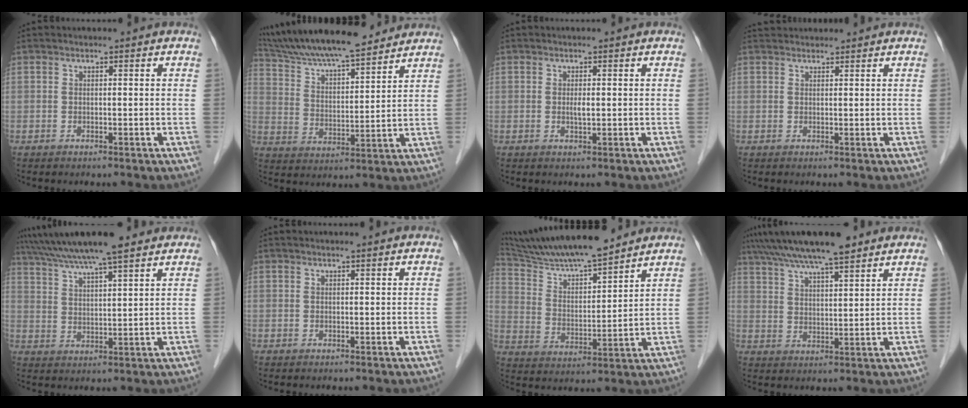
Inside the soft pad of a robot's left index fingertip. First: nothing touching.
{"total": 18.5, "force": [16.4, 2.7, 8.1], "torque": [-0.145, 0.025, 0.274]}
{"total": 1.1, "force": [0.1, 0.2, 1.1], "torque": [-0.024, -0.002, 0.002]}
{"total": 3.6, "force": [3.5, 0.7, 0.5], "torque": [-0.009, 0.036, 0.055]}
{"total": 13.5, "force": [11.4, 0.7, 7.3], "torque": [-0.127, 0.033, 0.179]}
{"total": 0.7, "force": [0.6, 0.0, 0.4], "torque": [-0.007, 0.005, 0.010]}
{"total": 15.3, "force": [13.8, 1.0, 6.5], "torque": [-0.124, 0.011, 0.242]}
{"total": 12.4, "force": [10.1, 1.6, 7.1], "torque": [-0.120, 0.033, 0.166]}